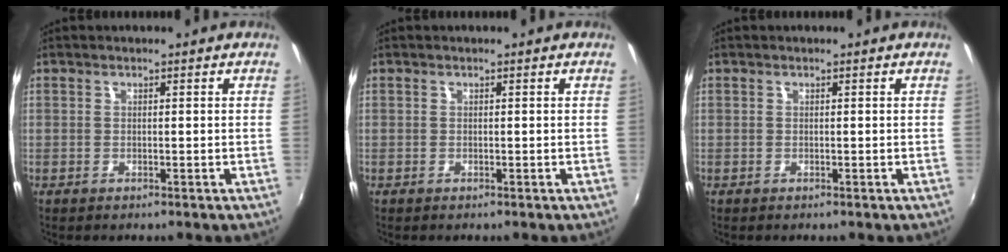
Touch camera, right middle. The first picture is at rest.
{"total": 0.0}
{"total": 0.0}